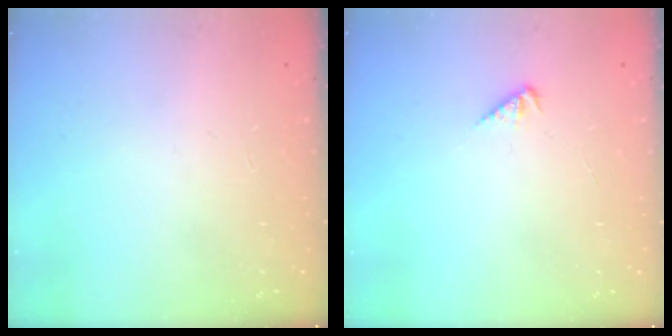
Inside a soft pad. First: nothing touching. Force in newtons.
{"total": 2.1, "press": 2.1, "slide": 0.2}